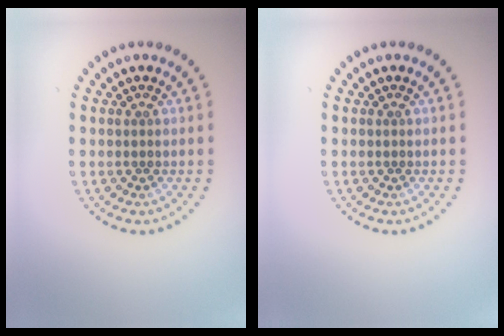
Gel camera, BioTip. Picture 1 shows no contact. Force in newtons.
{"total": 0.0}